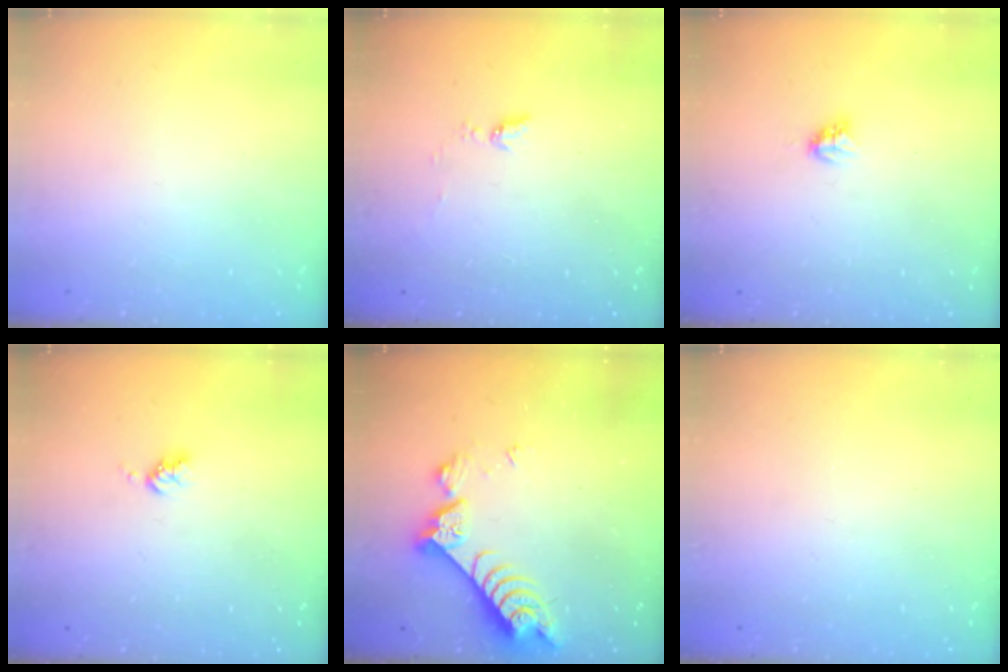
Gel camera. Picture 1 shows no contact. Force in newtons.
{"total": 5.6, "press": 5.5, "slide": 0.5}
{"total": 2.8, "press": 2.7, "slide": 0.4}
{"total": 3.2, "press": 3.2, "slide": 0.5}
{"total": 7.3, "press": 7.2, "slide": 1.2}
{"total": 0.0}